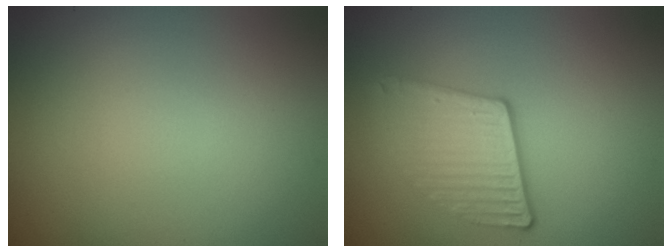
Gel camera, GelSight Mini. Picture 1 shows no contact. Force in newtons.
{"total": 3.6, "press": 2.7, "slide": 2.4}